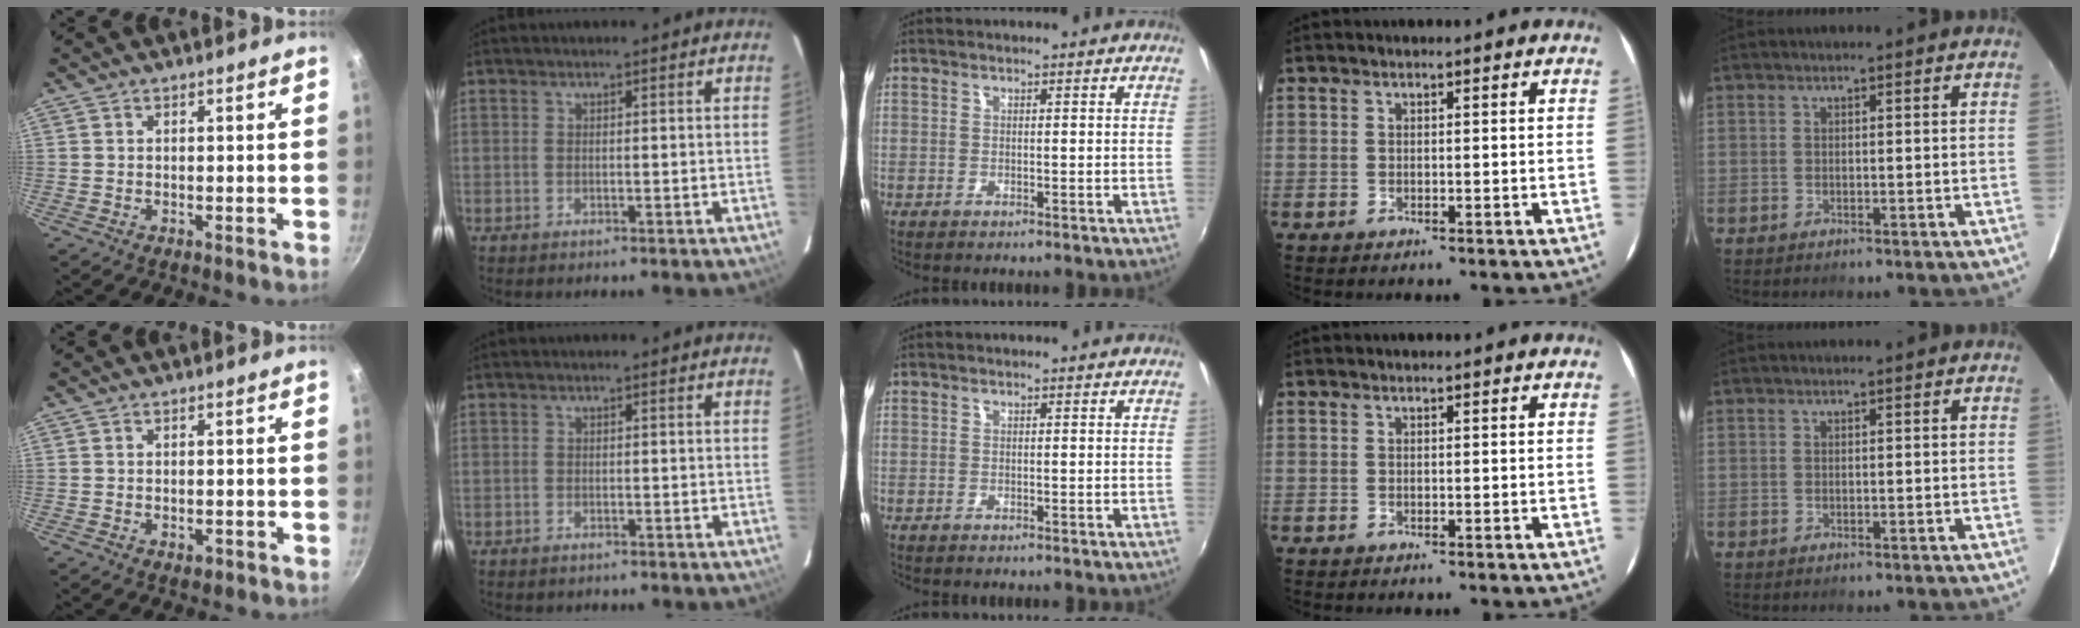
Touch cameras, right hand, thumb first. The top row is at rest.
{"thumb": {"total": 1.8, "force": [-0.7, 1.0, 1.3], "torque": [-0.018, 0.000, -0.011]}, "index": {"total": 1.0, "force": [-0.7, 0.7, 0.1], "torque": [-0.005, 0.003, -0.010]}}